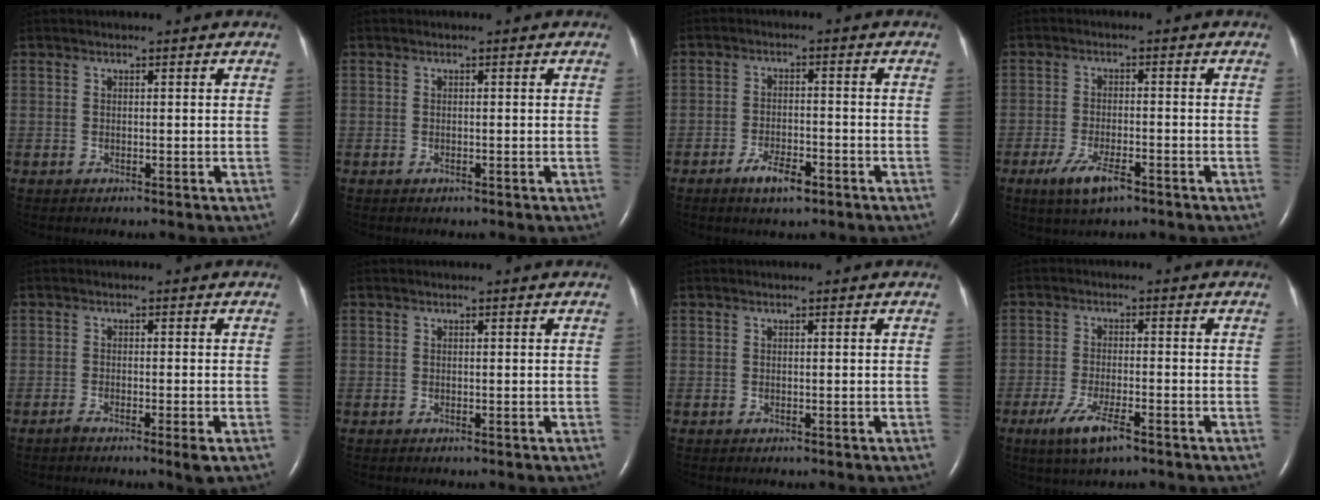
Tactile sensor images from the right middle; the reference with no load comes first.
{"total": 0.0}
{"total": 4.5, "force": [-2.9, 1.4, 3.2], "torque": [-0.066, -0.003, -0.047]}
{"total": 5.6, "force": [-3.4, 1.5, 4.2], "torque": [-0.093, -0.011, -0.056]}
{"total": 2.7, "force": [-1.7, -0.1, 2.1], "torque": [-0.040, -0.007, -0.033]}
{"total": 0.0}
{"total": 0.0}
{"total": 5.9, "force": [-3.6, 1.0, 4.6], "torque": [-0.104, -0.014, -0.061]}